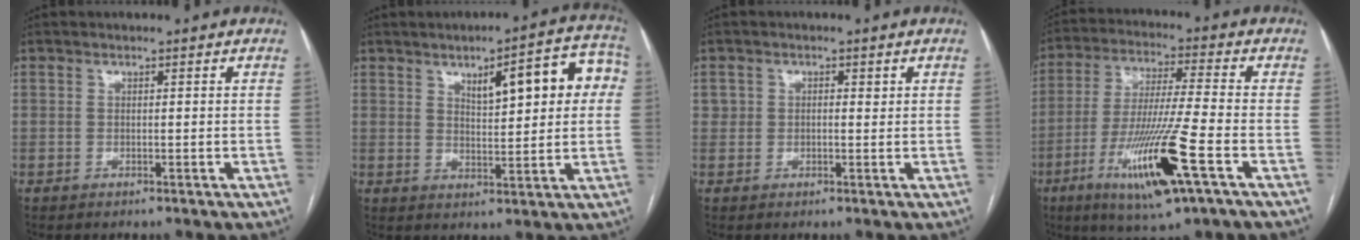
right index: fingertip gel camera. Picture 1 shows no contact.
{"total": 11.4, "force": [3.3, 3.3, 10.4], "torque": [-0.129, 0.027, 0.044]}
{"total": 2.1, "force": [0.7, 1.8, 0.8], "torque": [-0.015, 0.008, 0.011]}
{"total": 15.5, "force": [-6.3, 0.3, 14.1], "torque": [-0.280, -0.028, -0.112]}